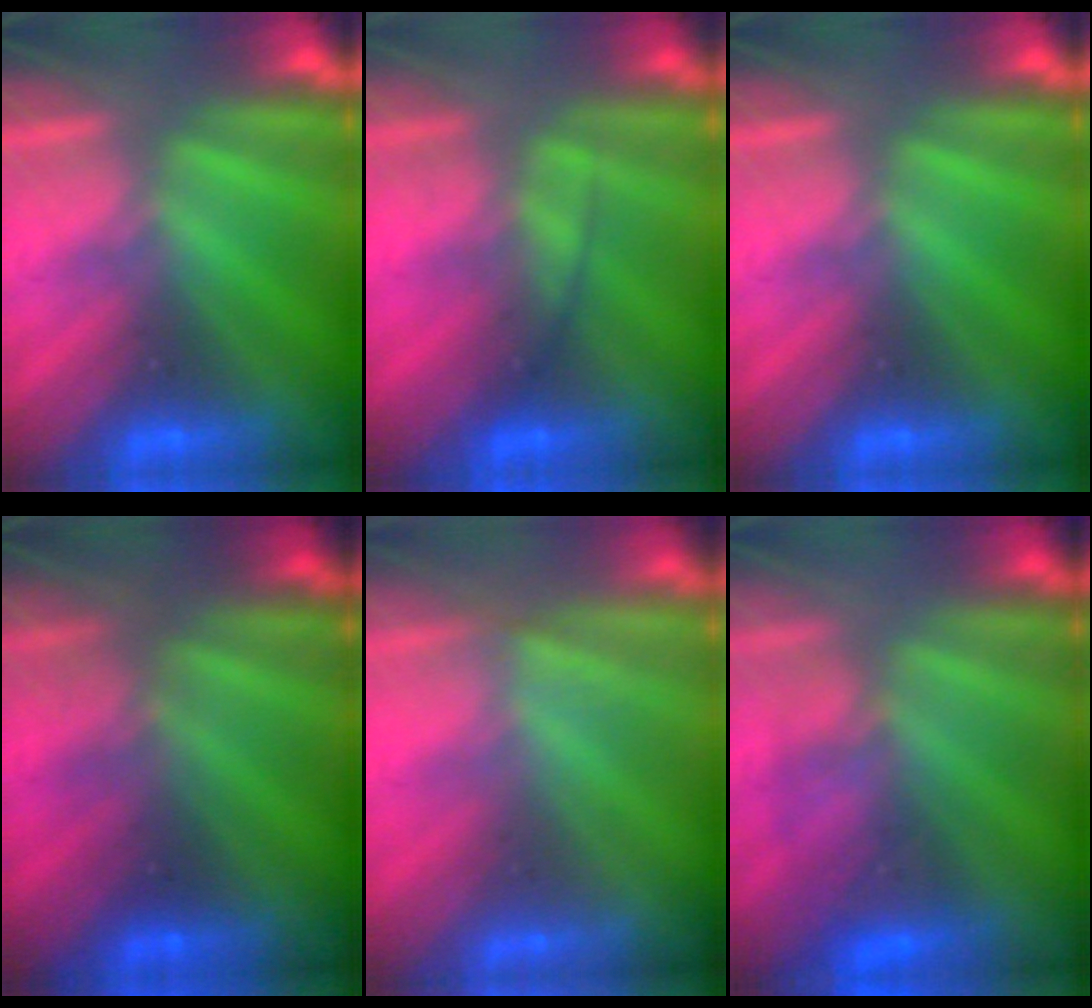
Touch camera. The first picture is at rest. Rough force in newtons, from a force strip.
{"total": 2.3}
{"total": 0.0}
{"total": 1.8}
{"total": 1.5}
{"total": 4.3}